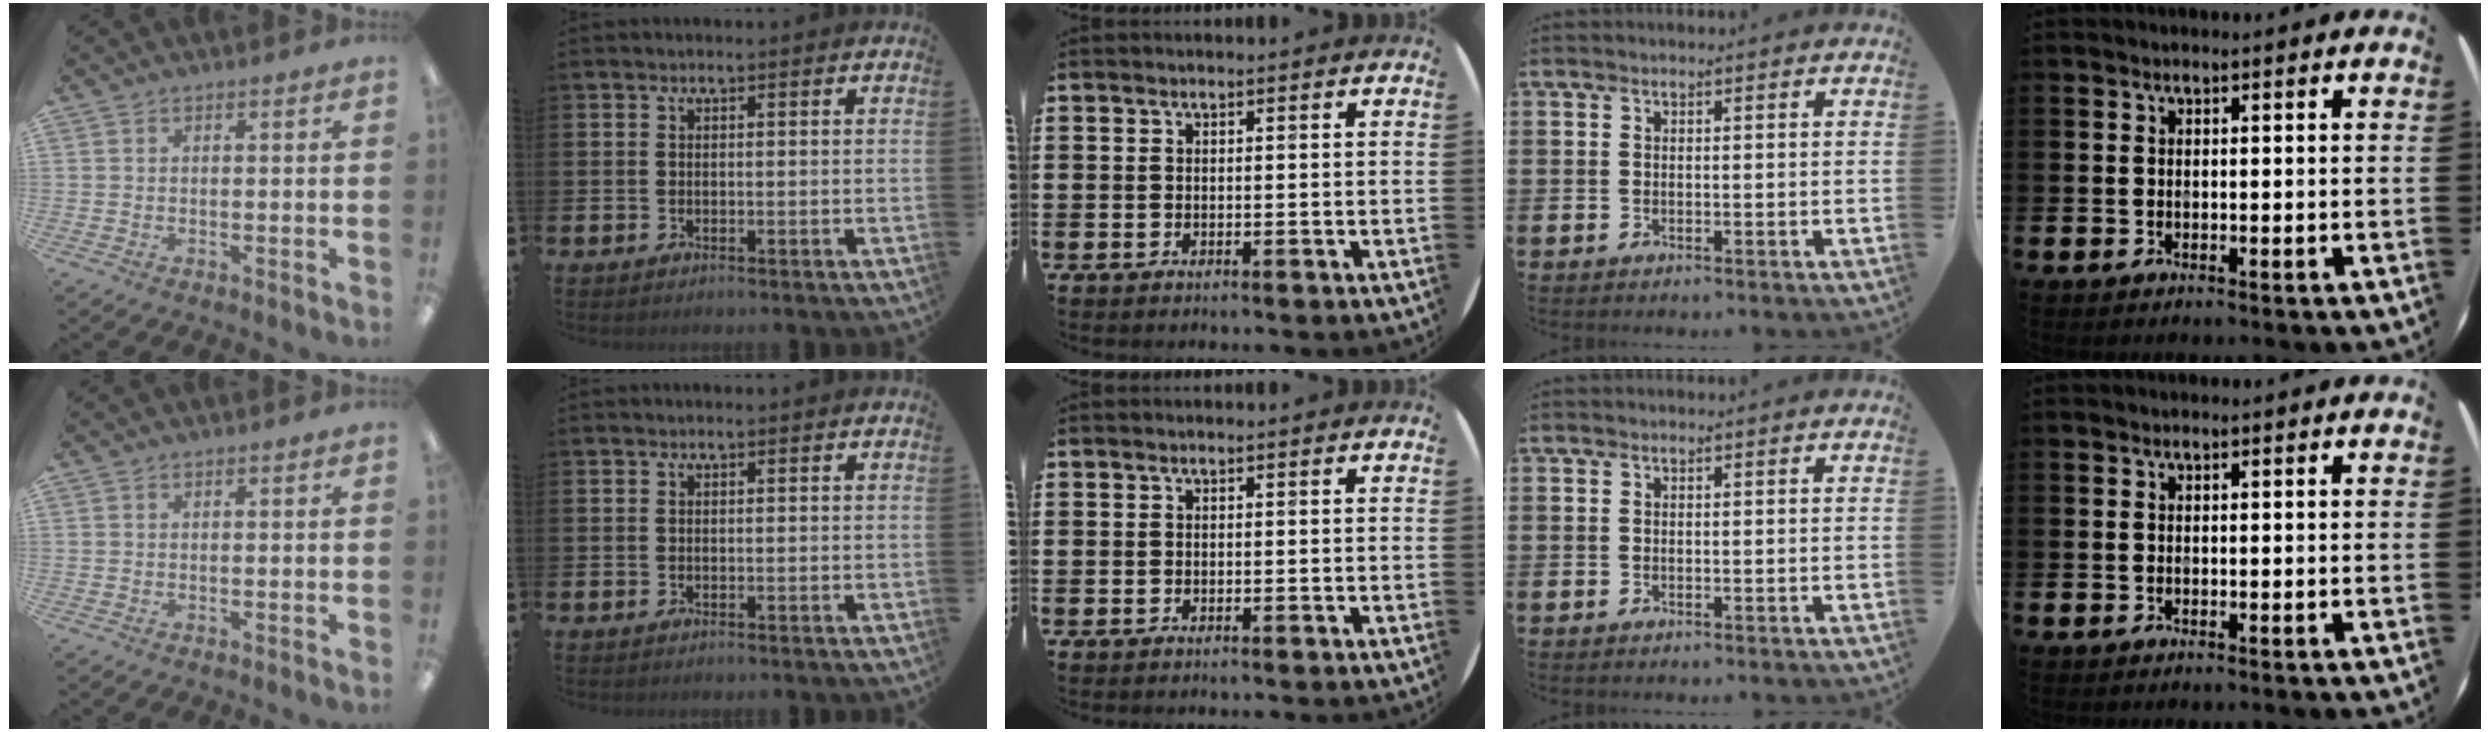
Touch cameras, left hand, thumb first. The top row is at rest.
{}